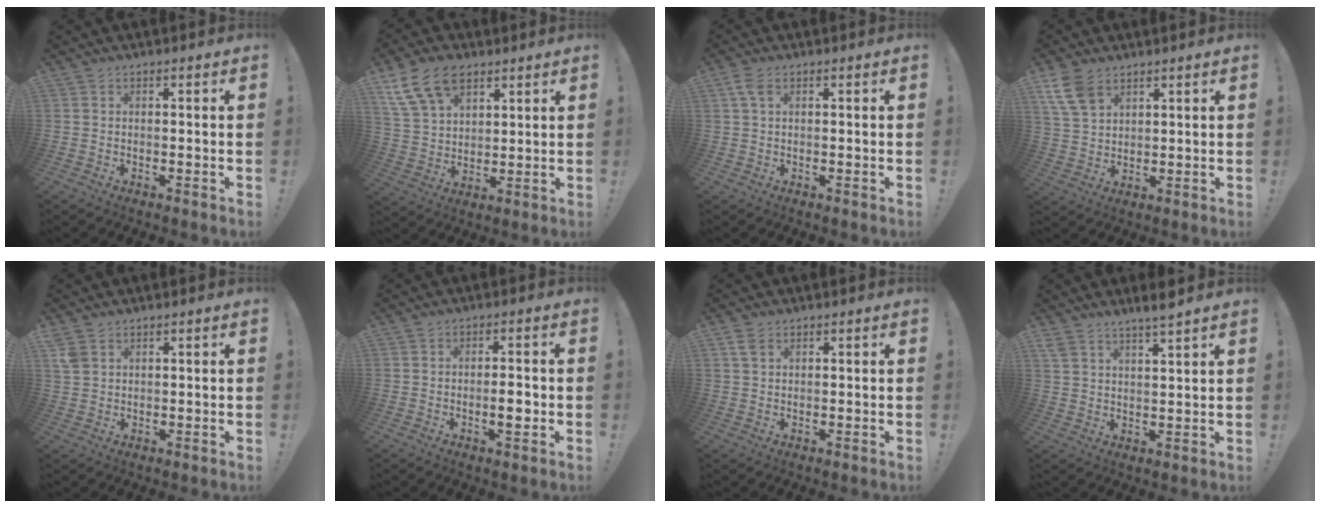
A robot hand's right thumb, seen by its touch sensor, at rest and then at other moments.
{"total": 14.5, "force": [8.6, 9.3, 7.1], "torque": [-0.122, -0.038, 0.164]}
{"total": 3.8, "force": [1.4, 2.2, 2.8], "torque": [-0.062, 0.008, 0.028]}
{"total": 9.1, "force": [5.3, 5.5, 4.9], "torque": [-0.100, -0.016, 0.108]}
{"total": 3.6, "force": [2.0, 2.4, 1.8], "torque": [-0.037, 0.000, 0.042]}
{"total": 4.3, "force": [-1.2, 1.0, 4.0], "torque": [-0.054, -0.002, -0.023]}
{"total": 3.0, "force": [1.6, 1.9, 1.7], "torque": [-0.034, 0.002, 0.031]}
{"total": 5.3, "force": [4.7, 0.3, 2.3], "torque": [-0.044, -0.027, 0.085]}